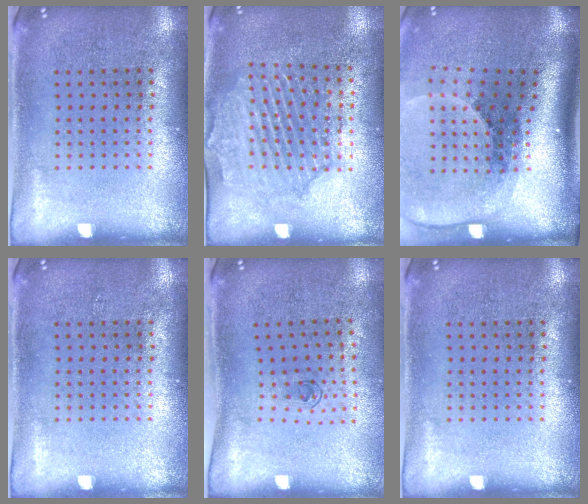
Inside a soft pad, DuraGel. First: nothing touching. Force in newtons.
{"total": 1.8, "press": 1.8, "slide": 0.3}
{"total": 2.7, "press": 1.9, "slide": 2.0}
{"total": 0.0}
{"total": 0.6, "press": 0.3, "slide": 0.6}
{"total": 0.0}